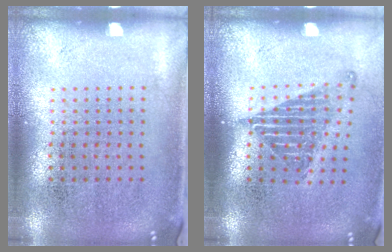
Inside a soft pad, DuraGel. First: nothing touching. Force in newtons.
{"total": 1.3, "press": 1.1, "slide": 0.7}